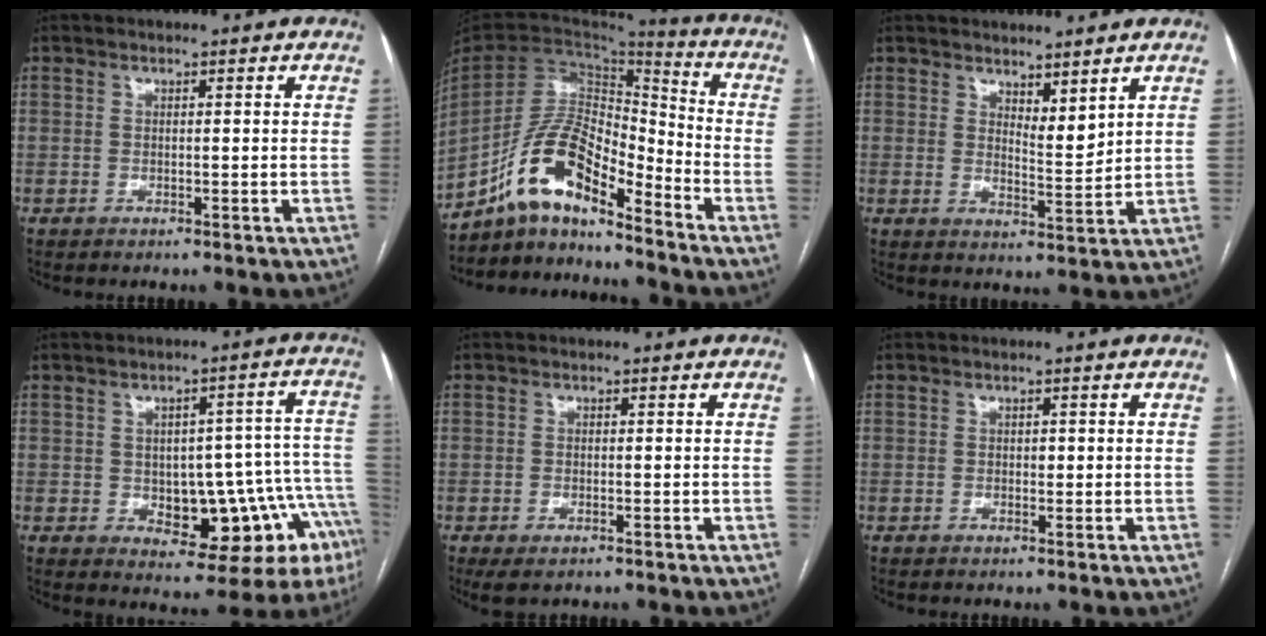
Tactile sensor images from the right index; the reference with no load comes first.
{"total": 12.7, "force": [-9.2, 3.7, 8.0], "torque": [-0.160, 0.033, -0.168]}
{"total": 4.0, "force": [3.2, 1.2, 2.1], "torque": [-0.037, -0.016, 0.061]}
{"total": 15.7, "force": [-5.1, 6.5, 13.3], "torque": [-0.095, 0.040, -0.047]}
{"total": 2.6, "force": [-1.6, 1.2, 1.7], "torque": [-0.036, -0.004, -0.017]}
{"total": 0.7, "force": [0.0, 0.5, 0.5], "torque": [-0.006, 0.001, 0.000]}